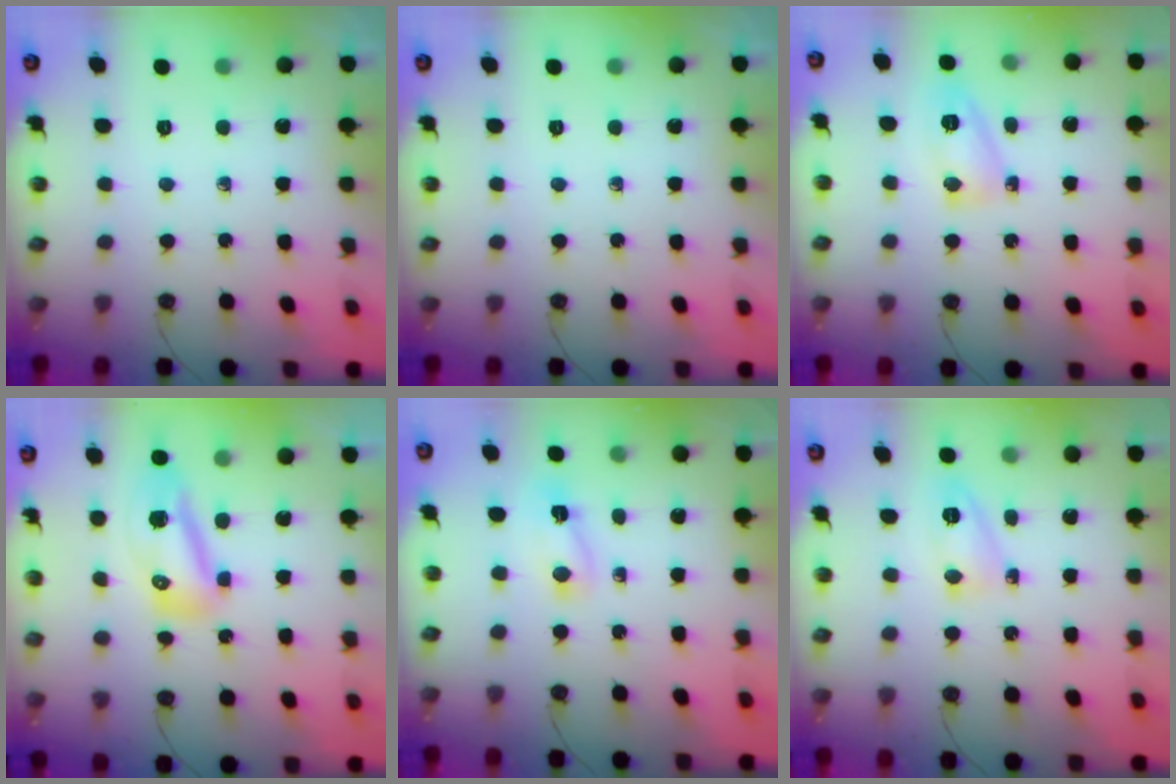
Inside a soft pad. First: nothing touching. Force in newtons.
{"total": 0.0}
{"total": 7.2, "press": 7.2, "slide": 1.0}
{"total": 10.2, "press": 9.9, "slide": 2.4}
{"total": 2.8, "press": 2.7, "slide": 0.6}
{"total": 7.6, "press": 7.6, "slide": 0.7}